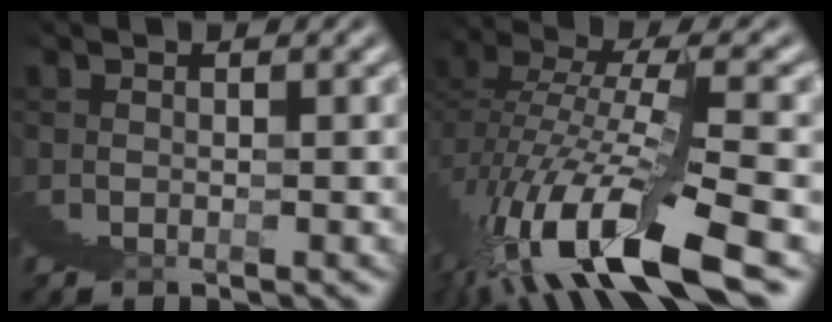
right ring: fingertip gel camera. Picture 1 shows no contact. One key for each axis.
{"total": 5.9, "fx": -1.1, "fy": 1.0, "fz": 5.7, "tx": -0.093, "ty": 0.001, "tz": -0.015}